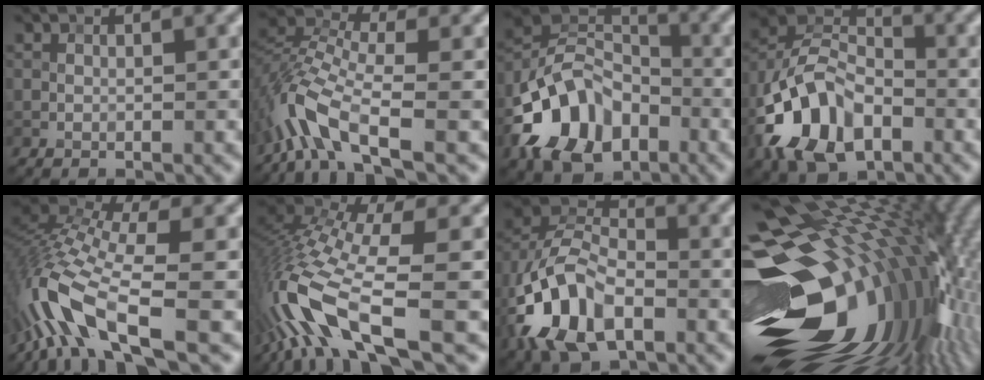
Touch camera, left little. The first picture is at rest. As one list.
[{"total": 6.1, "force": [-3.8, 1.8, 4.4], "torque": [-0.101, 0.006, -0.089]}, {"total": 9.3, "force": [-4.6, 6.2, 5.0], "torque": [-0.091, 0.010, -0.104]}, {"total": 9.8, "force": [-4.6, 6.1, 6.1], "torque": [-0.126, 0.008, -0.103]}, {"total": 10.2, "force": [-5.0, 3.2, 8.3], "torque": [-0.182, 0.010, -0.103]}, {"total": 12.9, "force": [-5.5, 3.8, 11.0], "torque": [-0.244, 0.002, -0.095]}, {"total": 10.2, "force": [-4.3, 5.9, 7.1], "torque": [-0.156, 0.007, -0.094]}, {"total": 21.2, "force": [-2.7, 13.9, 15.7], "torque": [-0.272, -0.020, -0.045]}]